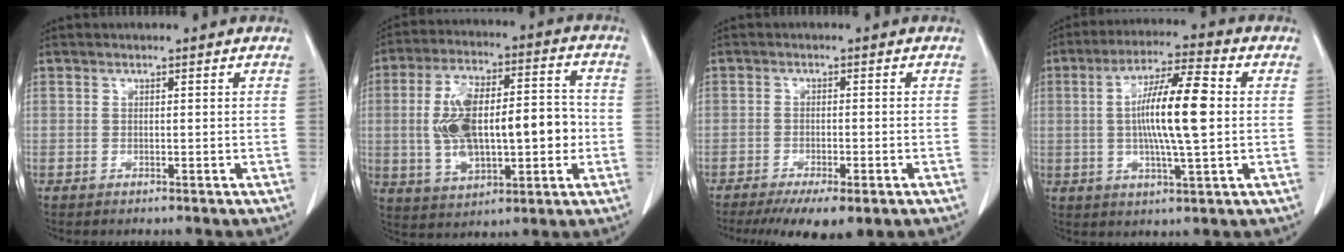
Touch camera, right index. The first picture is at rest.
{"total": 16.7, "force": [-1.0, 6.8, 15.2], "torque": [-0.276, 0.029, -0.005]}
{"total": 7.5, "force": [-4.9, 2.0, 5.4], "torque": [-0.078, -0.016, -0.073]}
{"total": 12.2, "force": [0.7, 1.1, 12.2], "torque": [-0.220, 0.007, 0.008]}